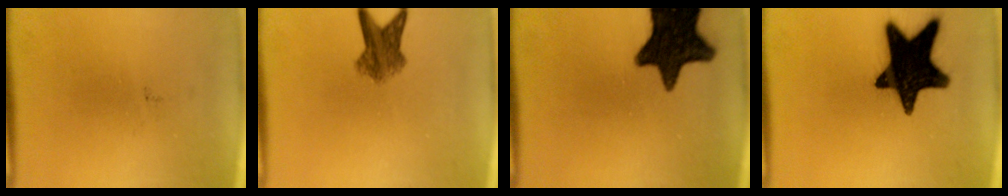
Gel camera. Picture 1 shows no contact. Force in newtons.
{"total": 5.4}
{"total": 15.9}
{"total": 18.9}